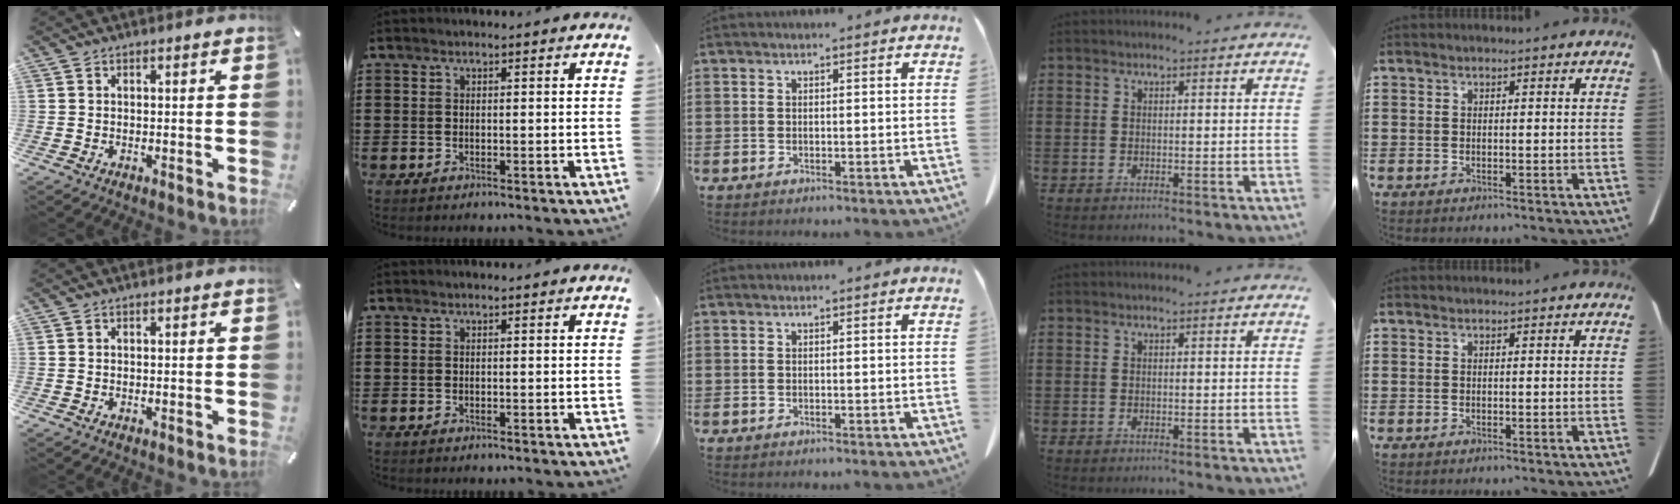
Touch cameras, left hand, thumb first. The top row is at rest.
{}